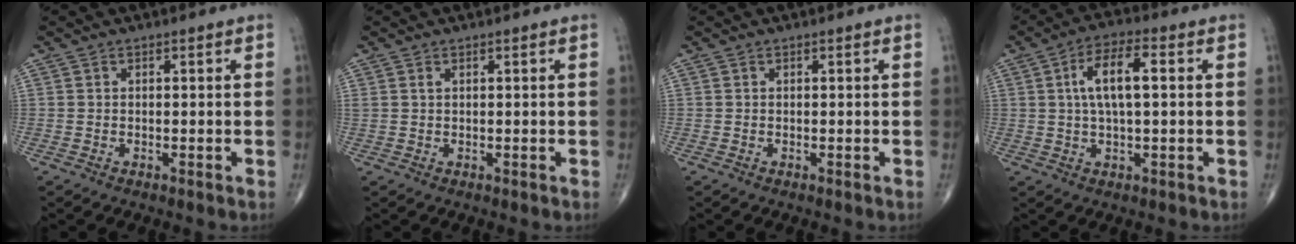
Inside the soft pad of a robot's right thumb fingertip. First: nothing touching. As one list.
[{"total": 0.6, "force": [0.3, 0.2, 0.4], "torque": [-0.011, 0.007, 0.010]}, {"total": 0.0}, {"total": 8.6, "force": [1.4, 3.0, 7.9], "torque": [-0.147, 0.016, 0.021]}]